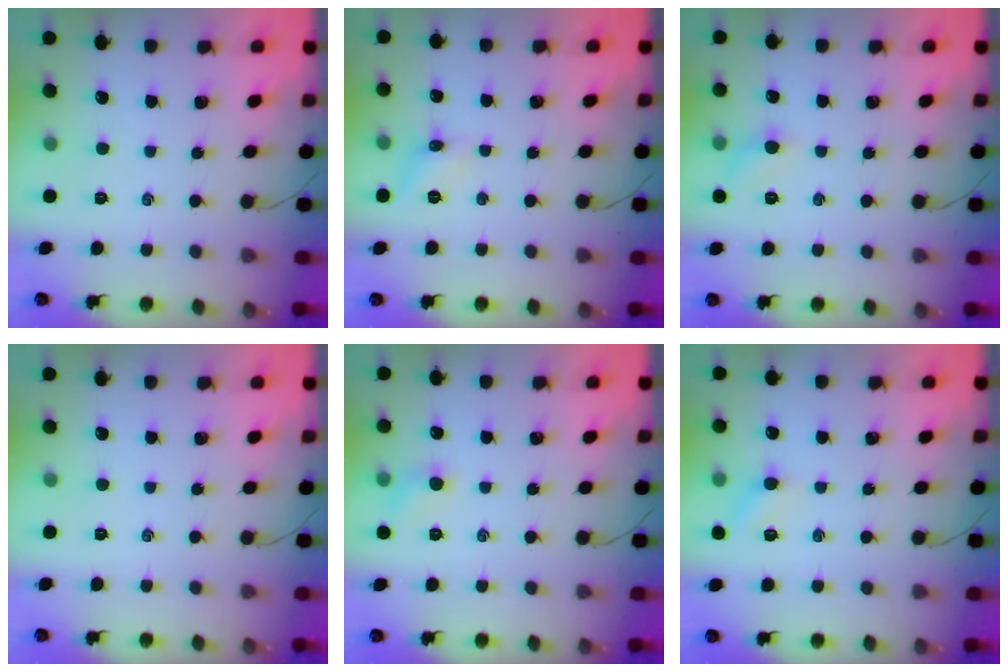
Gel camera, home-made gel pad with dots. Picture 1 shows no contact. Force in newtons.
{"total": 6.7, "press": 6.5, "slide": 1.6}
{"total": 5.4, "press": 5.2, "slide": 1.7}
{"total": 0.0}
{"total": 6.0, "press": 5.7, "slide": 1.8}
{"total": 6.1, "press": 5.8, "slide": 1.9}